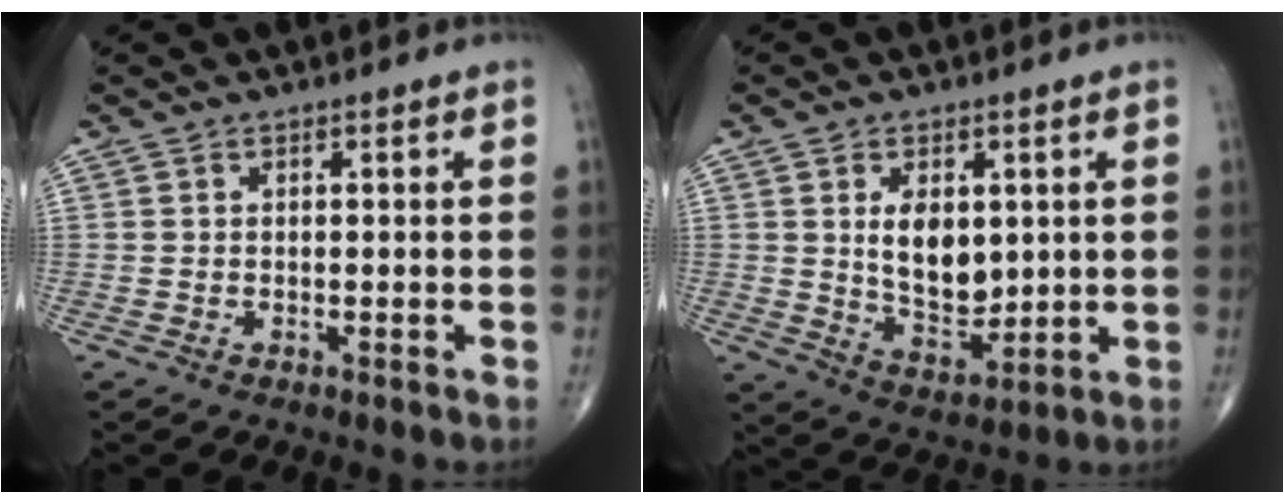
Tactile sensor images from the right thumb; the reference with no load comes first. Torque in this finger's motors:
{"motor_torque": [1.15, 0.89, 0.85, -0.52, 0.06]}